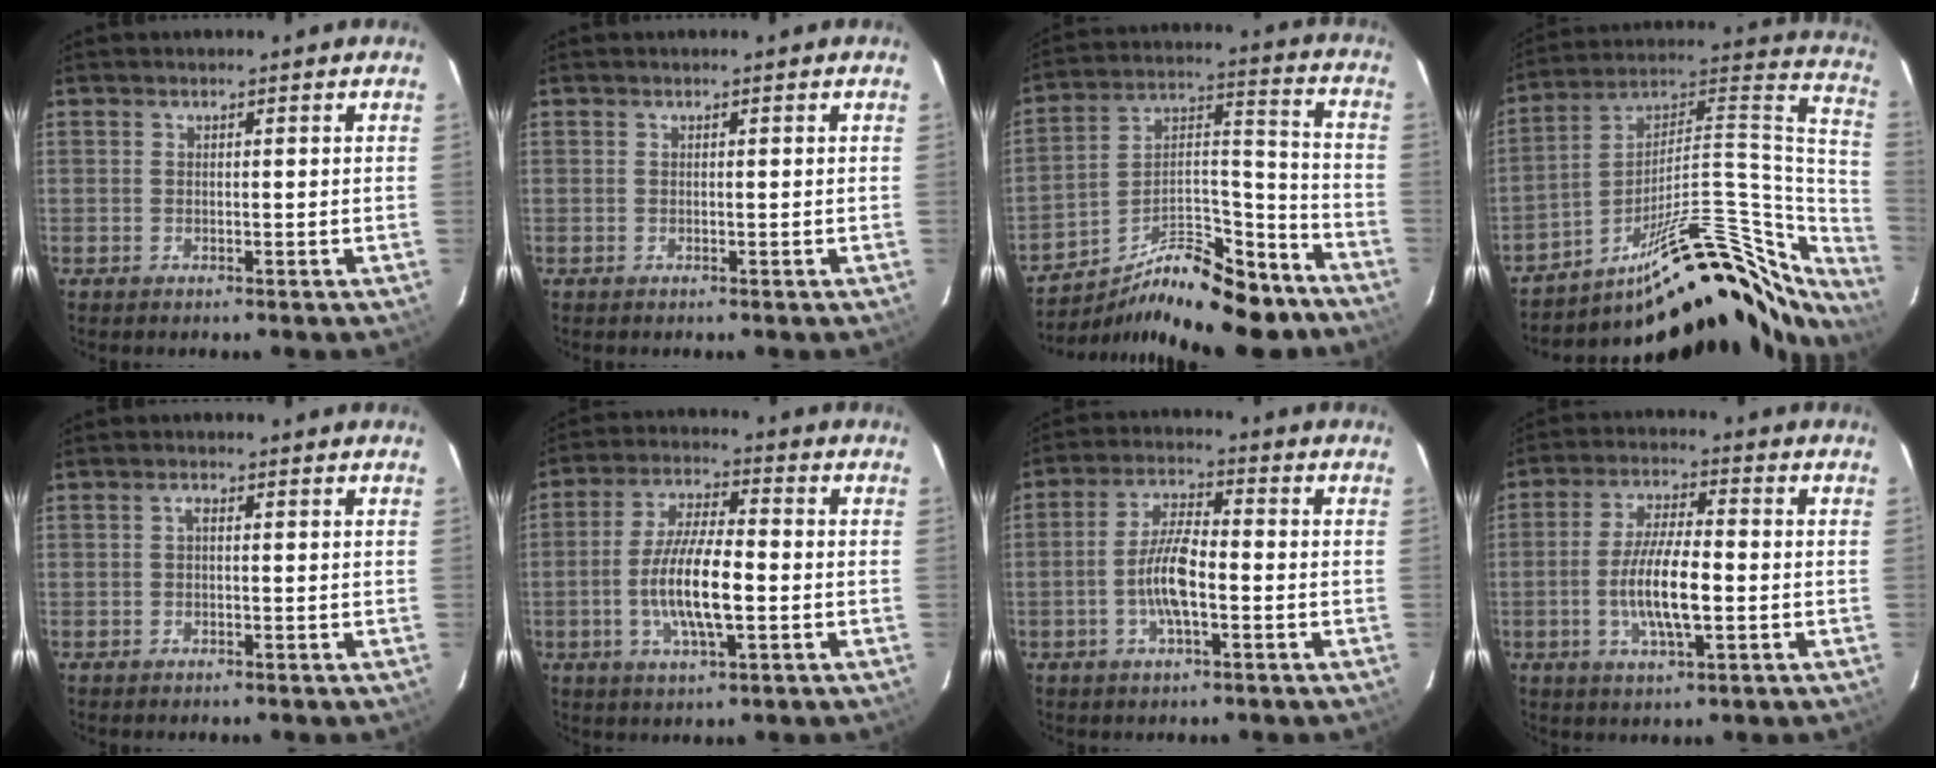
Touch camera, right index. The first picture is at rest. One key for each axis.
{"total": 0.0}
{"total": 21.2, "fx": -16.1, "fy": 7.1, "fz": 11.7, "tx": -0.192, "ty": 0.023, "tz": -0.243}
{"total": 31.8, "fx": -21.8, "fy": 10.8, "fz": 20.6, "tx": -0.255, "ty": 0.038, "tz": -0.310}
{"total": 0.7, "fx": 0.0, "fy": 0.3, "fz": 0.7, "tx": -0.013, "ty": 0.005, "tz": -0.002}
{"total": 11.2, "fx": -2.4, "fy": 2.9, "fz": 10.6, "tx": -0.209, "ty": 0.000, "tz": -0.045}
{"total": 7.9, "fx": -2.3, "fy": 2.2, "fz": 7.3, "tx": -0.147, "ty": 0.008, "tz": -0.044}
{"total": 10.0, "fx": -2.1, "fy": 2.5, "fz": 9.4, "tx": -0.185, "ty": -0.001, "tz": -0.039}